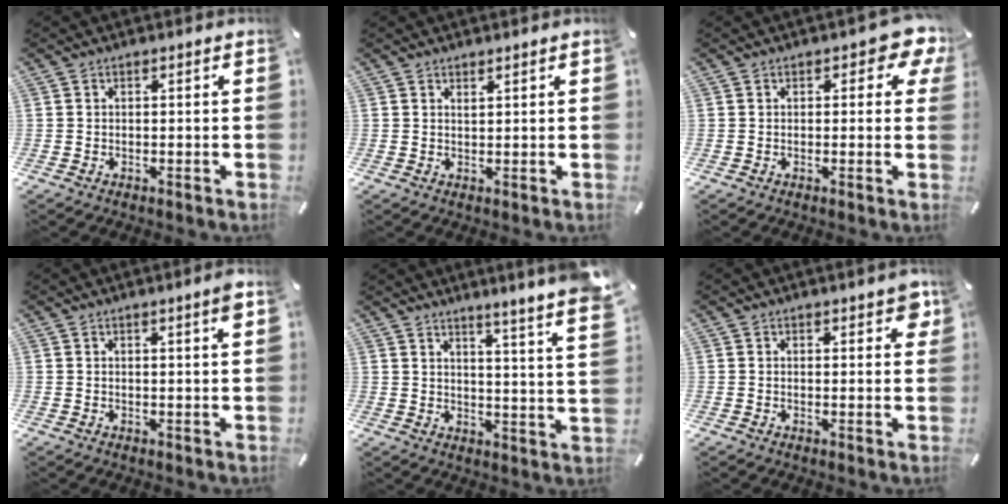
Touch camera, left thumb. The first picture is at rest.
{"total": 1.0, "force": [1.0, 0.2, 0.3], "torque": [-0.006, -0.002, 0.018]}
{"total": 5.5, "force": [2.5, 2.9, 4.0], "torque": [-0.044, -0.006, 0.037]}
{"total": 2.8, "force": [1.5, 0.2, 2.3], "torque": [-0.032, -0.007, 0.022]}
{"total": 6.6, "force": [5.4, -0.6, 3.8], "torque": [-0.060, -0.057, 0.084]}
{"total": 3.5, "force": [2.0, 1.8, 2.3], "torque": [-0.018, -0.006, 0.028]}